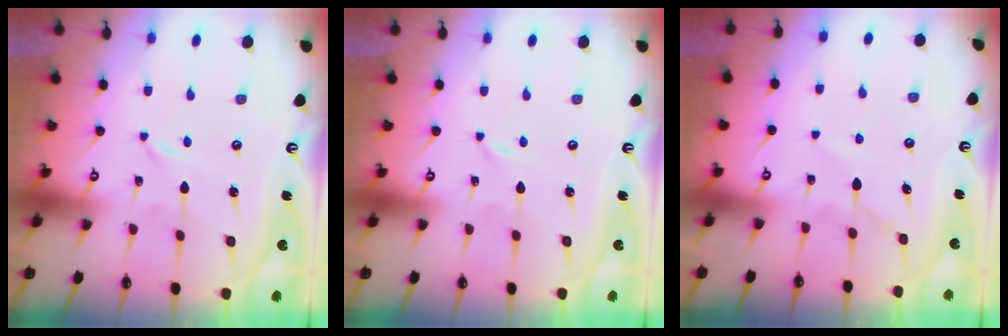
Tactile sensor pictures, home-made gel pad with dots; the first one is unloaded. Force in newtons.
{"total": 0.0}
{"total": 6.0, "press": 6.0, "slide": 0.7}